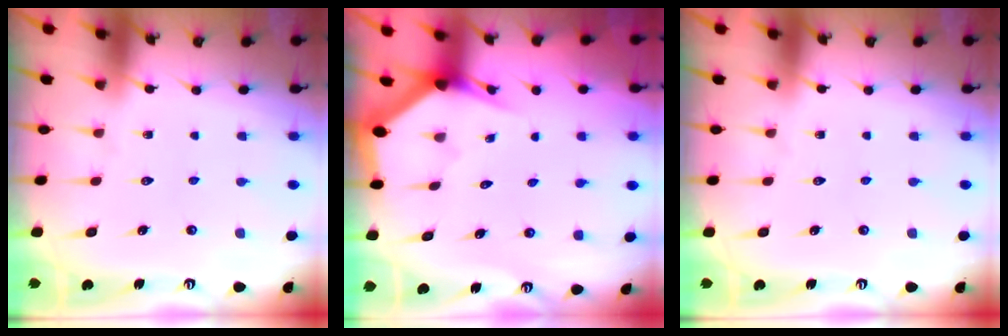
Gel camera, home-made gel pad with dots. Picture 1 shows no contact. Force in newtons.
{"total": 2.7, "press": 2.7, "slide": 0.0}
{"total": 0.0}